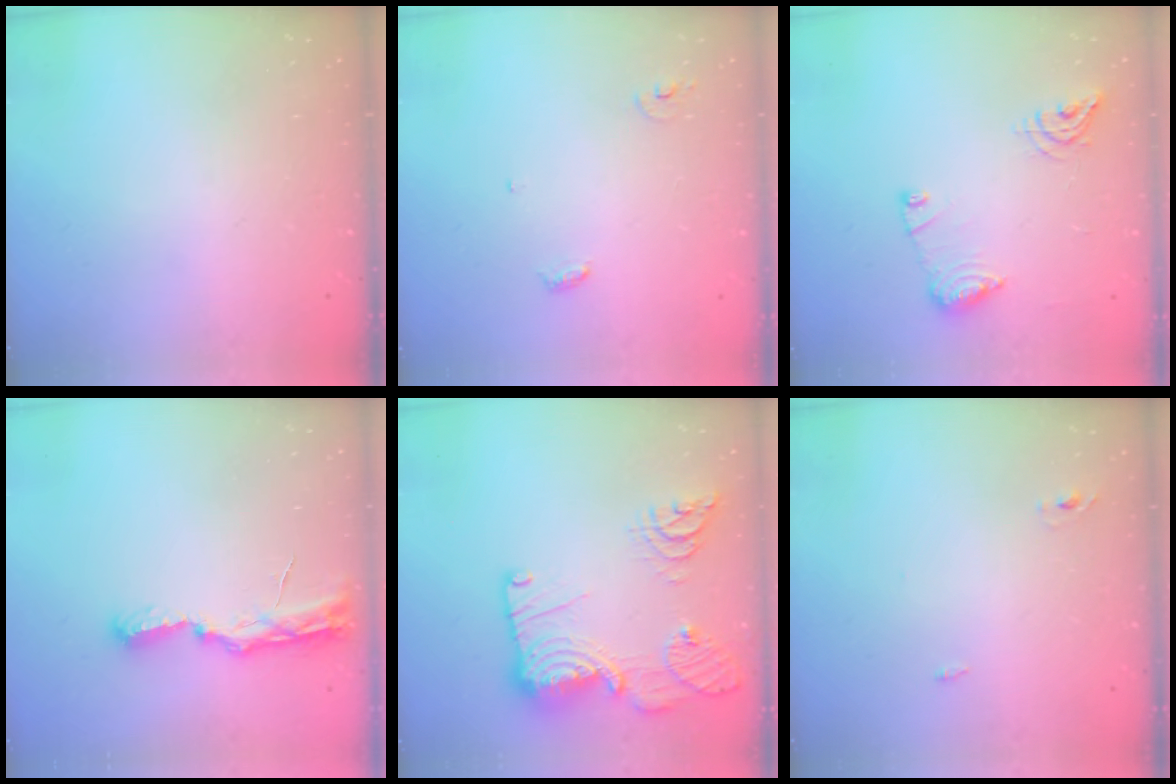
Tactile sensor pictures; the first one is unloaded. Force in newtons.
{"total": 3.7, "press": 3.7, "slide": 0.3}
{"total": 10.7, "press": 10.6, "slide": 1.1}
{"total": 8.0, "press": 8.0, "slide": 0.8}
{"total": 22.8, "press": 22.7, "slide": 2.3}
{"total": 2.4, "press": 2.2, "slide": 1.0}